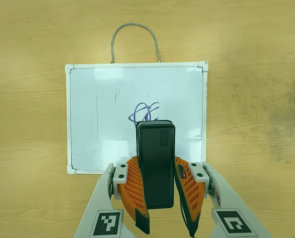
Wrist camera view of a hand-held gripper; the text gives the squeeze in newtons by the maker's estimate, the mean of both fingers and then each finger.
{"total": 8.6, "left": 7.0, "right": 10.2}